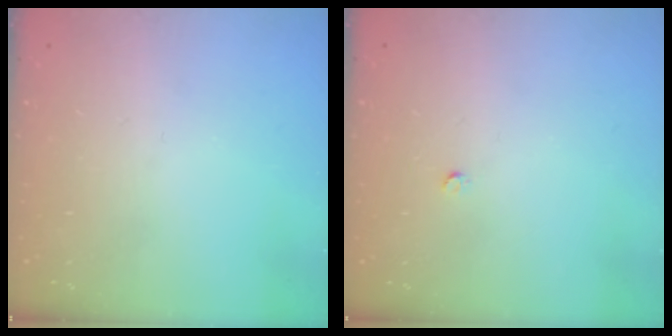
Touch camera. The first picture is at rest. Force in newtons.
{"total": 2.2, "press": 2.2, "slide": 0.3}